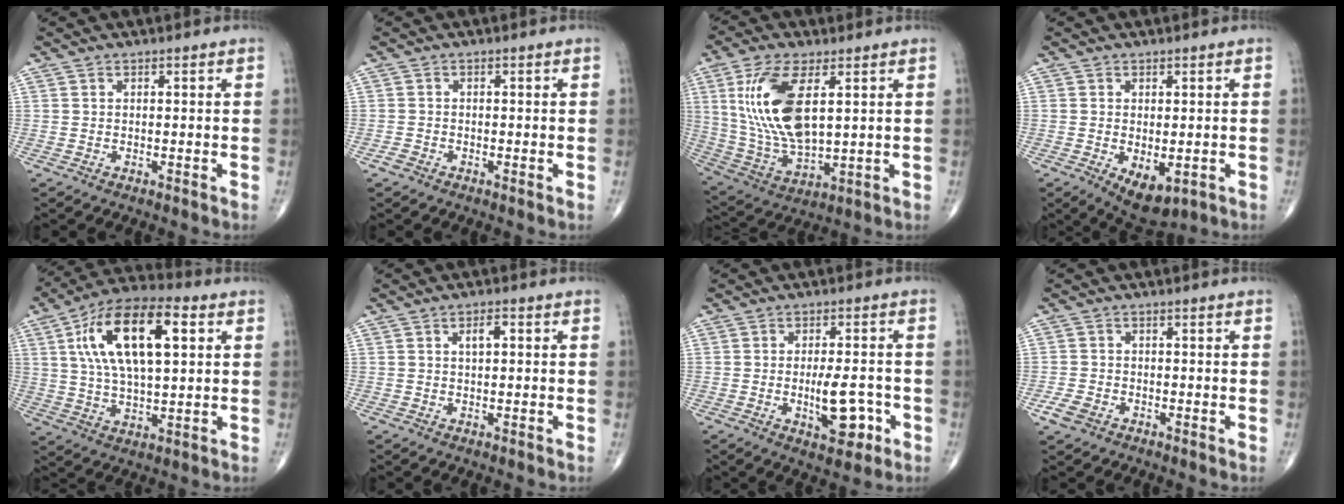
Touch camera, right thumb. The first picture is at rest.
{"total": 1.3, "force": [-0.8, 0.7, 0.6], "torque": [-0.013, -0.001, -0.019]}
{"total": 16.7, "force": [4.3, 7.4, 14.3], "torque": [-0.295, -0.019, 0.094]}
{"total": 6.7, "force": [-1.9, 3.5, 5.3], "torque": [-0.076, -0.010, -0.014]}
{"total": 18.9, "force": [5.2, 8.1, 16.2], "torque": [-0.281, 0.011, 0.084]}
{"total": 2.5, "force": [0.6, 1.1, 2.1], "torque": [-0.034, 0.004, 0.008]}
{"total": 8.3, "force": [-2.4, 3.5, 7.1], "torque": [-0.095, 0.007, -0.028]}
{"total": 3.3, "force": [-1.8, 2.2, 1.7], "torque": [-0.035, 0.003, -0.034]}